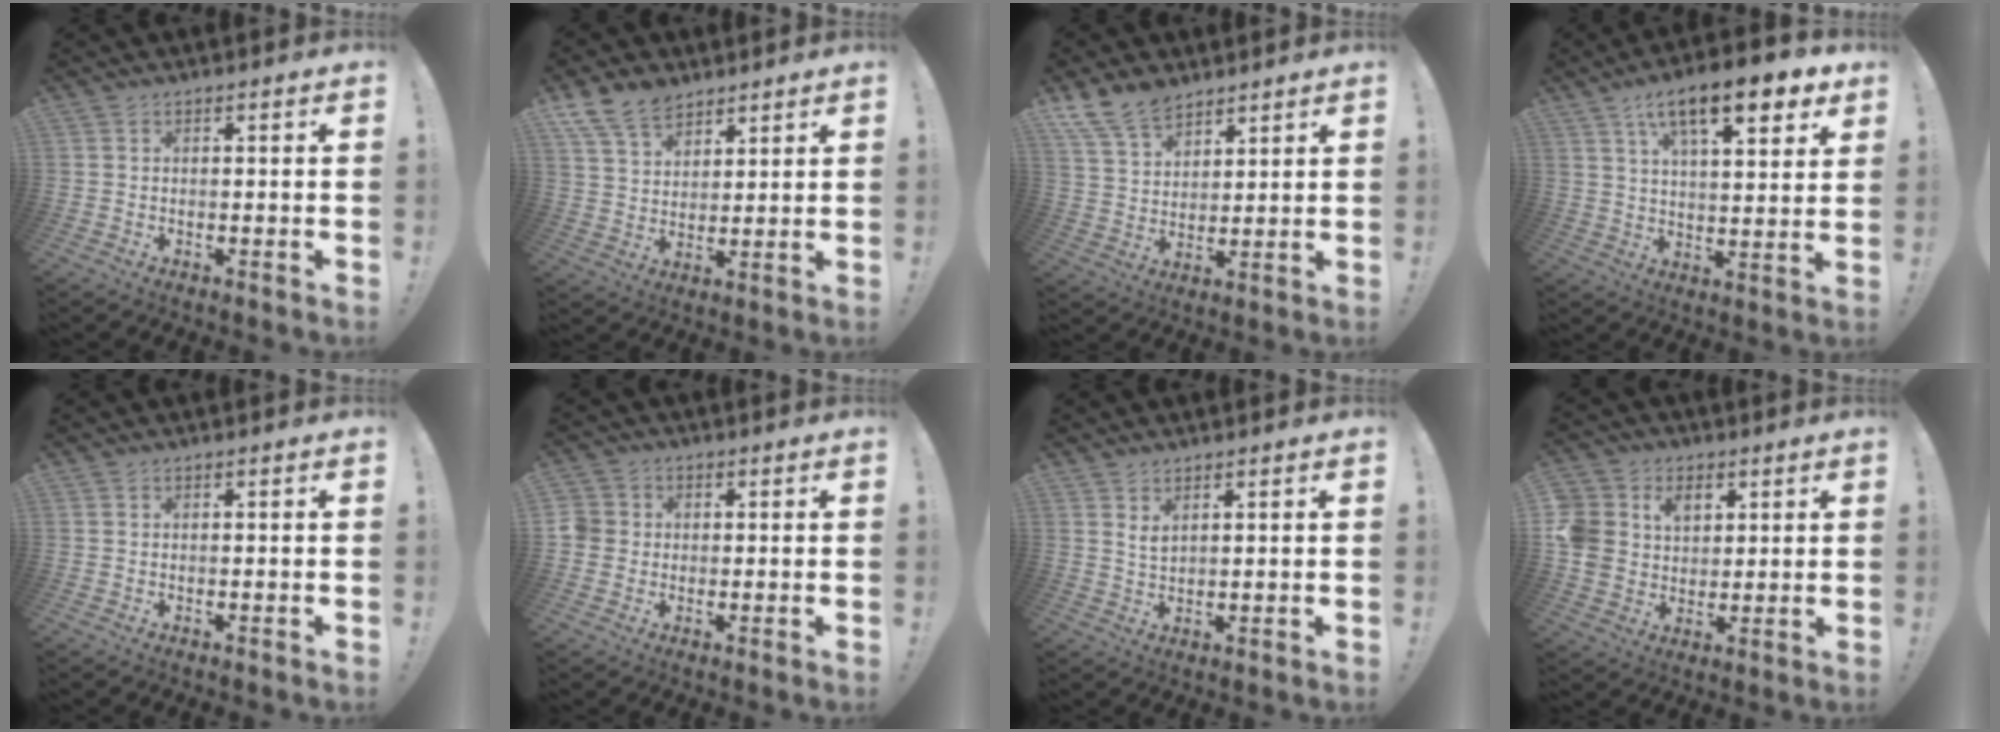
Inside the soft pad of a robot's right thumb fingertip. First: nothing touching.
{"total": 11.0, "force": [8.1, 6.4, 3.9], "torque": [-0.077, -0.043, 0.161]}
{"total": 11.4, "force": [9.0, 6.0, 3.9], "torque": [-0.080, -0.053, 0.176]}
{"total": 15.4, "force": [8.4, 5.1, 11.8], "torque": [-0.187, -0.035, 0.134]}
{"total": 0.0}
{"total": 4.4, "force": [-0.1, 4.1, 1.4], "torque": [-0.035, 0.011, 0.000]}
{"total": 2.8, "force": [1.9, 1.0, 1.8], "torque": [-0.028, -0.010, 0.032]}
{"total": 10.2, "force": [3.7, 8.7, 3.9], "torque": [-0.093, -0.019, 0.072]}